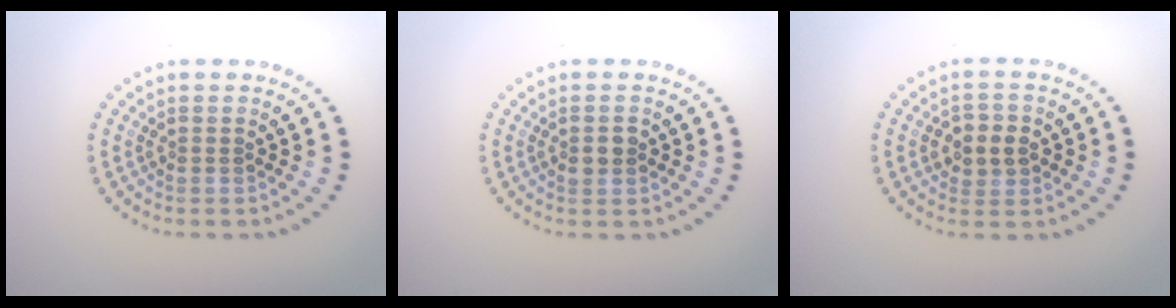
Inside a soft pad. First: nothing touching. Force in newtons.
{"total": 1.8, "press": 1.8, "slide": 0.1}
{"total": 2.6, "press": 2.6, "slide": 0.3}